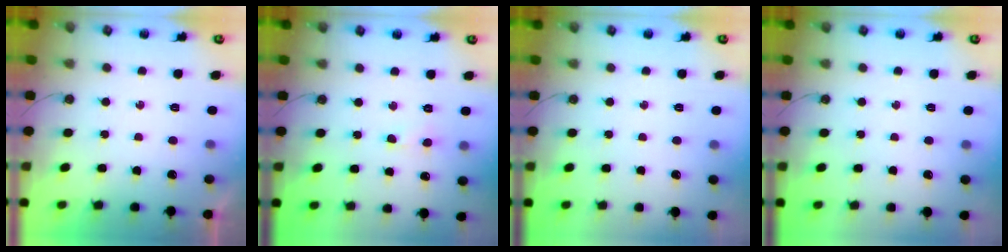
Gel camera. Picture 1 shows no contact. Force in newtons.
{"total": 4.1, "press": 4.0, "slide": 0.7}
{"total": 0.0}
{"total": 0.0}